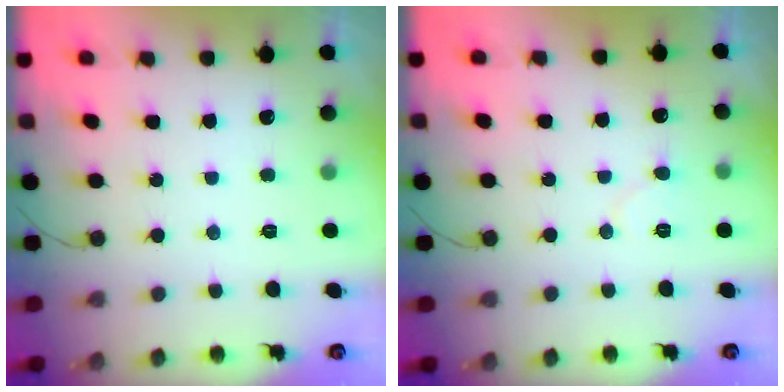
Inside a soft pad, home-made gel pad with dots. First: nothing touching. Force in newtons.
{"total": 5.9, "press": 5.9, "slide": 0.6}